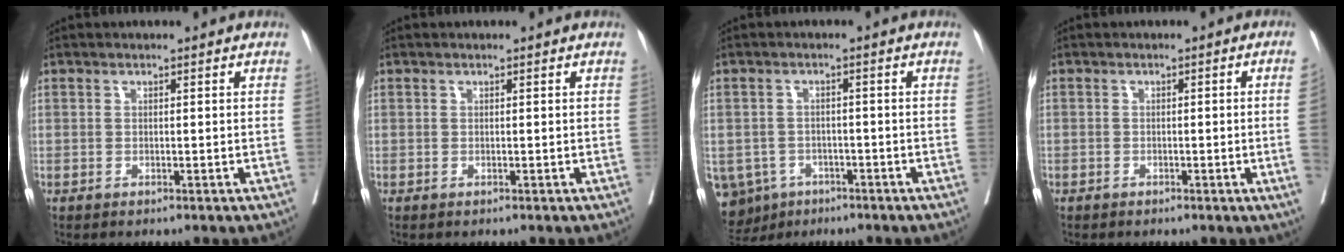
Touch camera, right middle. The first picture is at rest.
{"total": 0.0}
{"total": 9.6, "force": [-5.4, 7.5, 2.2], "torque": [-0.066, -0.001, -0.074]}
{"total": 2.8, "force": [-0.7, -0.7, 2.6], "torque": [-0.034, -0.001, -0.011]}